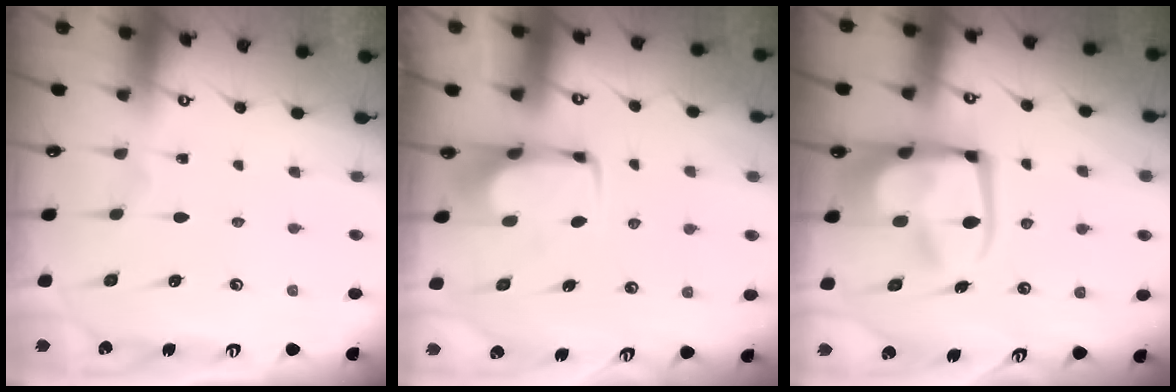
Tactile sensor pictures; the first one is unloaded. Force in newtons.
{"total": 1.7, "press": 1.6, "slide": 0.5}
{"total": 15.2, "press": 15.0, "slide": 2.0}